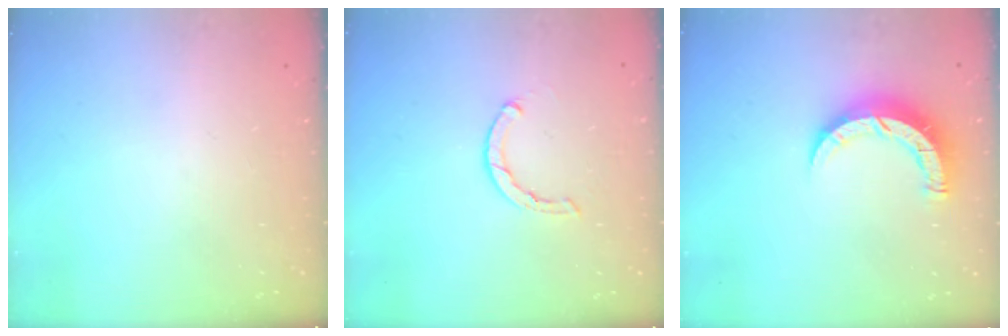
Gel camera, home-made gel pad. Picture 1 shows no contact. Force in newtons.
{"total": 1.7, "press": 1.6, "slide": 0.3}
{"total": 7.9, "press": 7.9, "slide": 0.5}